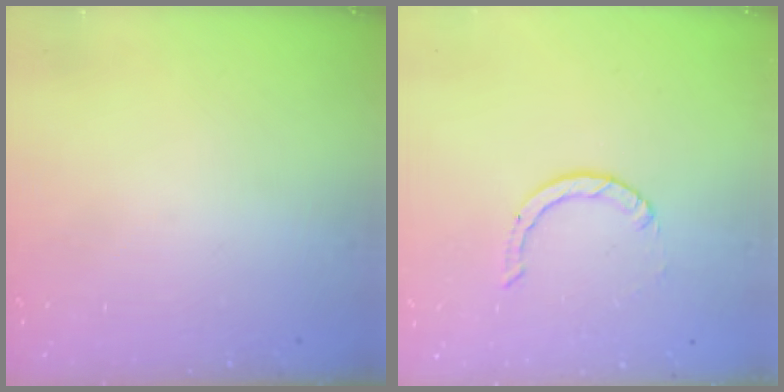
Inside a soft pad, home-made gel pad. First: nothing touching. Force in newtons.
{"total": 0.9, "press": 0.9, "slide": 0.1}